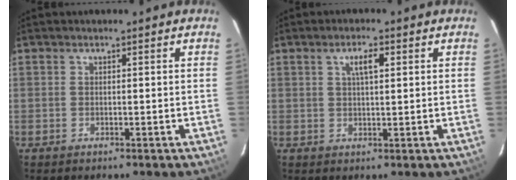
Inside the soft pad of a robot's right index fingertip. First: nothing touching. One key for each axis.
{"total": 3.4, "fx": 1.3, "fy": 0.9, "fz": 3.0, "tx": -0.054, "ty": 0.007, "tz": 0.022}